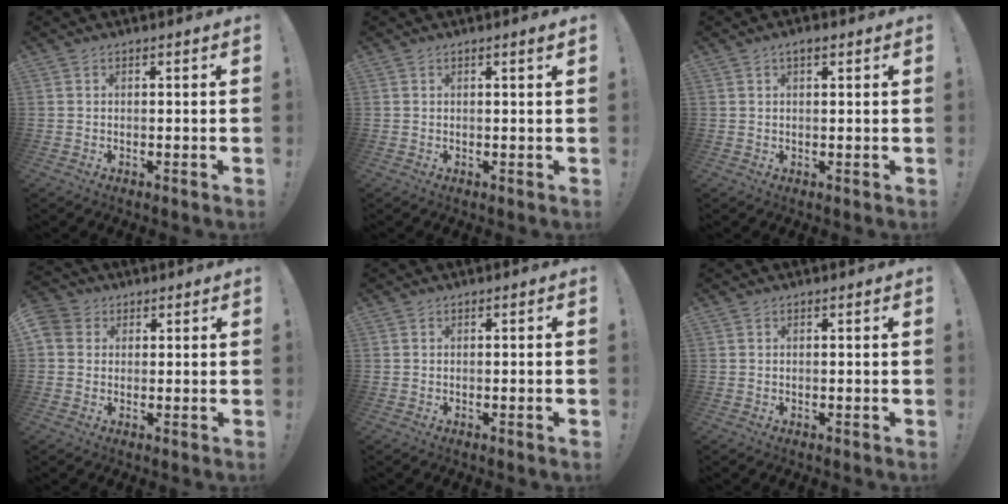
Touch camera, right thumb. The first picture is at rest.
{"total": 1.4, "force": [0.7, -0.2, 1.2], "torque": [-0.016, -0.003, 0.008]}
{"total": 2.3, "force": [1.2, 0.8, 1.8], "torque": [-0.023, -0.003, 0.018]}
{"total": 4.5, "force": [1.1, 4.0, 1.6], "torque": [-0.030, 0.004, 0.022]}
{"total": 1.1, "force": [-0.6, -0.2, 0.9], "torque": [-0.021, 0.002, -0.010]}
{"total": 0.0}